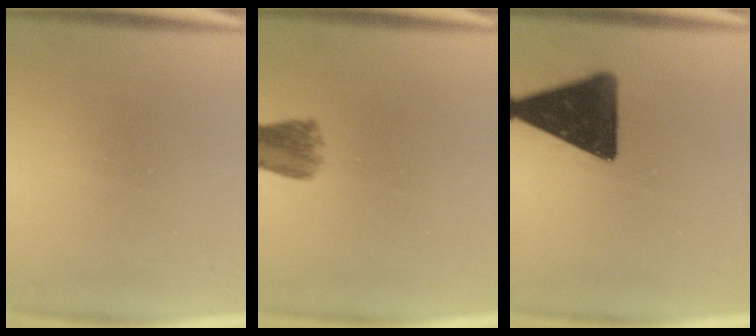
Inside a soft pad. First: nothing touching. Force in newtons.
{"total": 4.6}
{"total": 15.3}